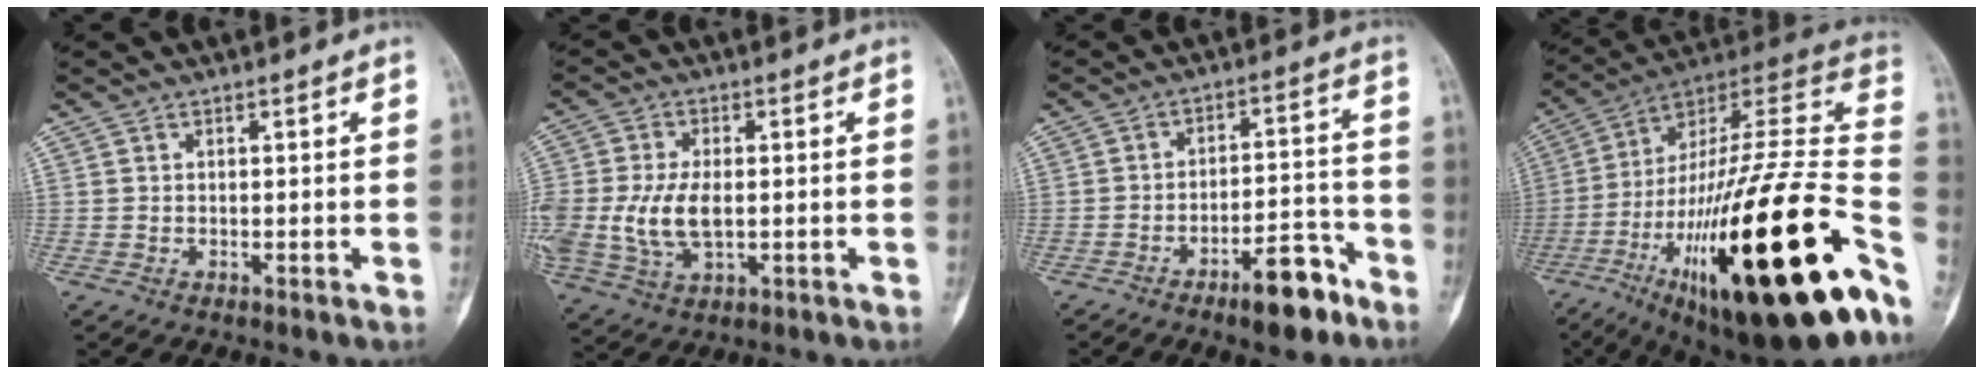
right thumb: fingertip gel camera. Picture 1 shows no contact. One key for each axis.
{"total": 11.1, "fx": -0.6, "fy": 6.4, "fz": 9.0, "tx": -0.194, "ty": -0.002, "tz": -0.004}
{"total": 9.7, "fx": -6.3, "fy": 3.4, "fz": 6.6, "tx": -0.087, "ty": 0.054, "tz": -0.095}
{"total": 40.8, "fx": -14.1, "fy": 9.7, "fz": 37.1, "tx": -0.553, "ty": 0.037, "tz": -0.231}